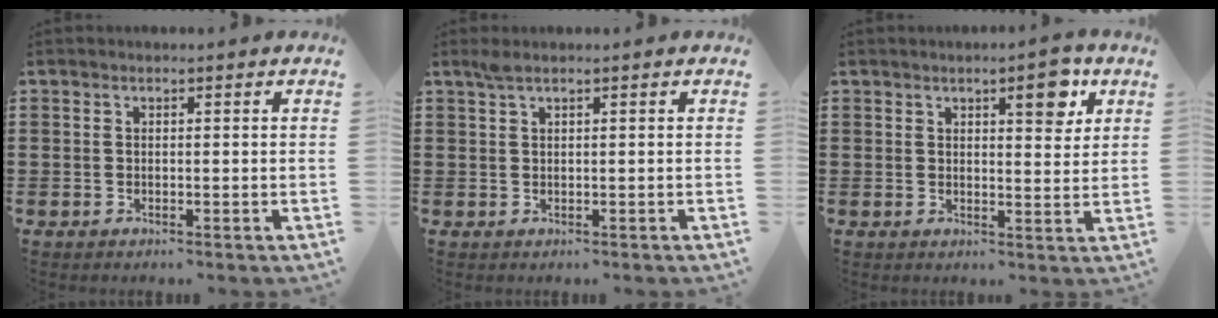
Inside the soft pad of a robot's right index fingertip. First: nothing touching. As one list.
[{"total": 0.9, "force": [0.5, 0.0, 0.7], "torque": [-0.015, 0.002, 0.009]}, {"total": 5.6, "force": [3.2, 1.8, 4.2], "torque": [-0.058, -0.003, 0.048]}]